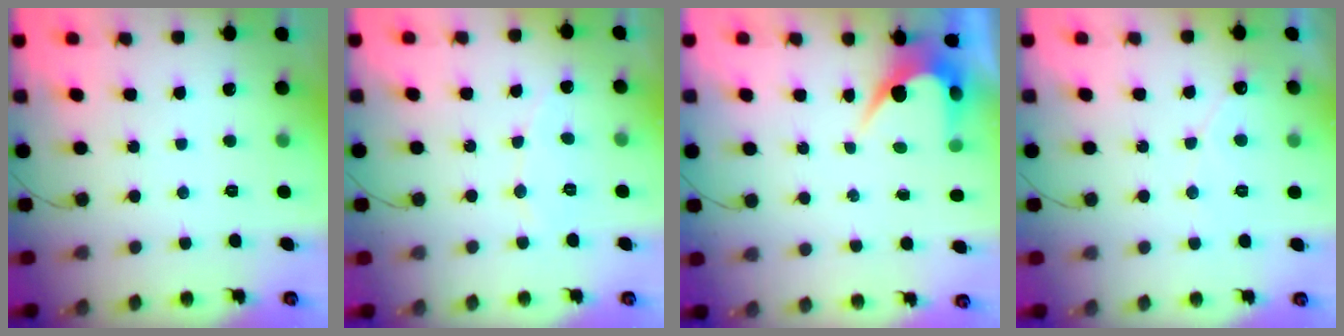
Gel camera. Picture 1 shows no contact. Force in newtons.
{"total": 4.8, "press": 4.7, "slide": 0.4}
{"total": 5.1, "press": 5.0, "slide": 0.2}
{"total": 4.2, "press": 4.2, "slide": 0.2}